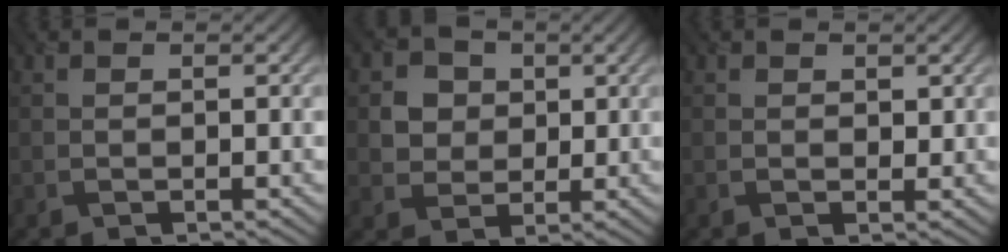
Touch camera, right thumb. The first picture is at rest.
{"total": 4.7, "force": [1.1, 4.2, 1.8], "torque": [-0.056, -0.001, 0.011]}
{"total": 0.9, "force": [0.6, 0.6, 0.4], "torque": [-0.006, -0.005, 0.012]}